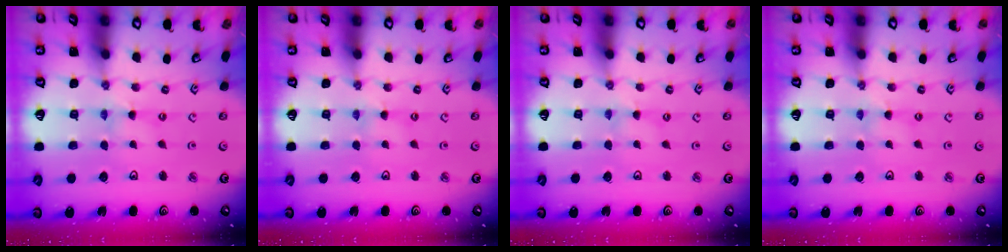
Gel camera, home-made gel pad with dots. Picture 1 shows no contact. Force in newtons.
{"total": 0.0}
{"total": 0.0}
{"total": 0.0}